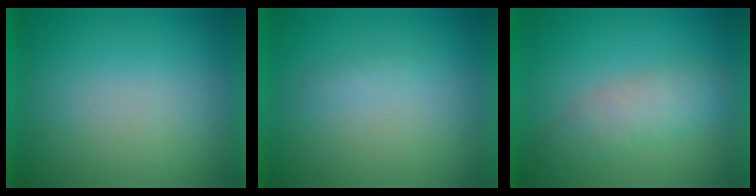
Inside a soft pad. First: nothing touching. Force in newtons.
{"total": 1.3}
{"total": 2.8}